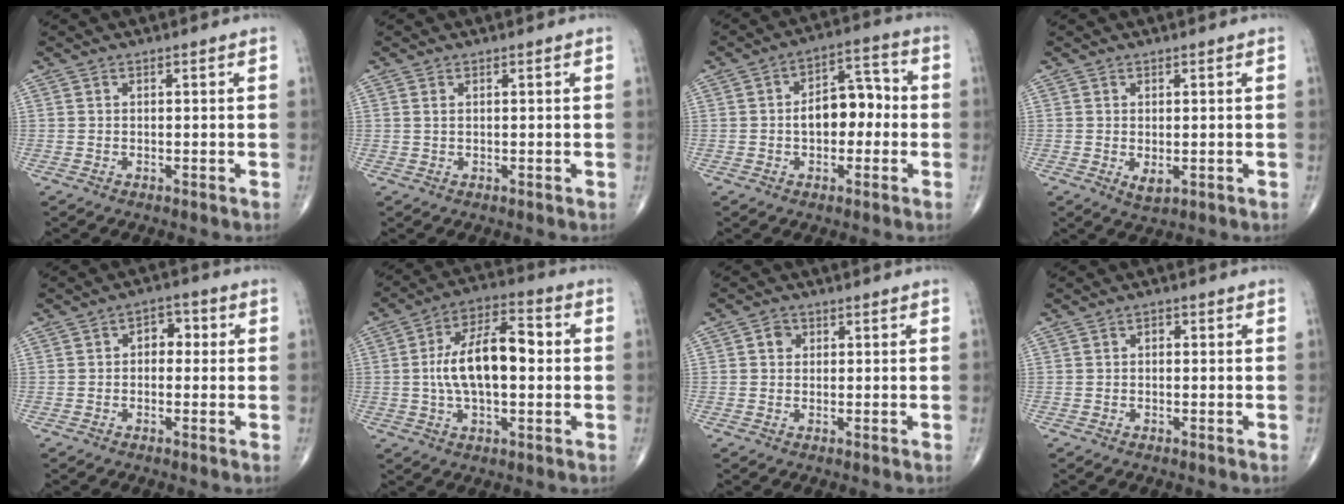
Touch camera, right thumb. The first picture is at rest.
{"total": 0.7, "force": [0.3, 0.3, 0.6], "torque": [-0.014, 0.004, 0.008]}
{"total": 9.3, "force": [-0.7, 5.7, 7.3], "torque": [-0.083, 0.036, -0.020]}
{"total": 2.3, "force": [-0.3, 1.1, 2.0], "torque": [-0.029, -0.006, 0.001]}
{"total": 4.4, "force": [0.4, 3.1, 3.2], "torque": [-0.018, 0.015, -0.003]}
{"total": 14.8, "force": [0.5, 7.0, 13.0], "torque": [-0.222, 0.026, 0.001]}
{"total": 2.1, "force": [0.5, 1.9, 0.9], "torque": [-0.004, 0.001, 0.004]}
{"total": 1.2, "force": [0.1, 0.8, 0.8], "torque": [-0.004, 0.004, -0.002]}